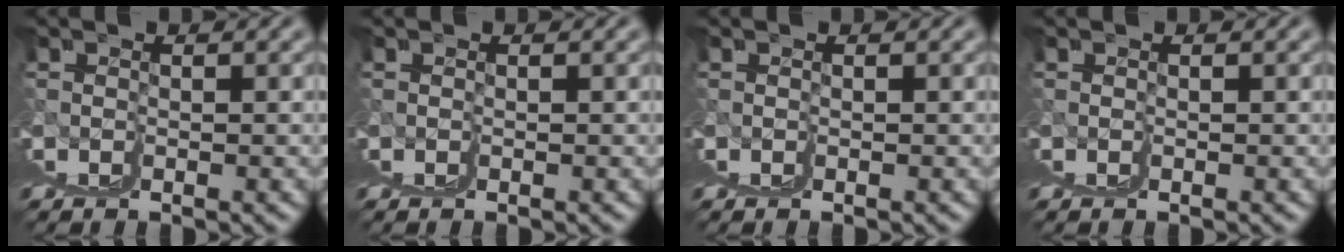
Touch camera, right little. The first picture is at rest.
{"total": 0.0}
{"total": 0.0}
{"total": 0.0}